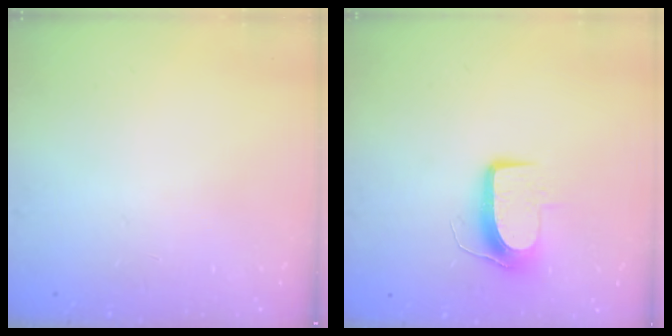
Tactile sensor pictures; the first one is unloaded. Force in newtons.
{"total": 9.4, "press": 9.4, "slide": 0.3}